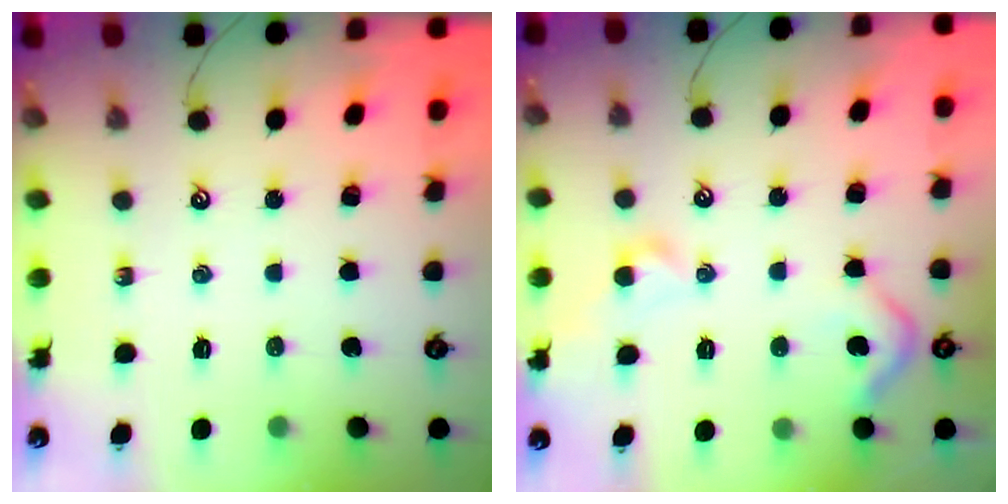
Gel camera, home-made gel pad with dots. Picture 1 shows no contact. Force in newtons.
{"total": 5.6, "press": 5.6, "slide": 0.5}